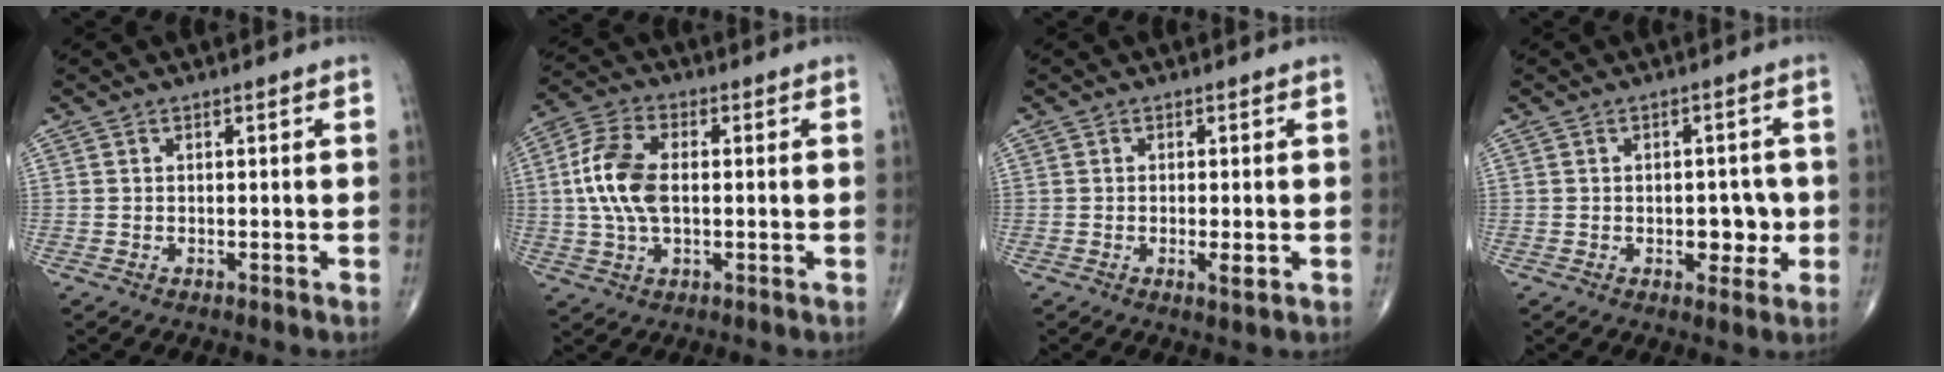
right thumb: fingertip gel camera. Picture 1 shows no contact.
{"total": 10.5, "force": [0.4, 5.7, 8.8], "torque": [-0.188, 0.014, 0.006]}
{"total": 2.1, "force": [-0.5, 0.5, 1.9], "torque": [-0.035, -0.005, -0.010]}
{"total": 5.5, "force": [-0.9, 3.3, 4.3], "torque": [-0.025, 0.003, -0.008]}